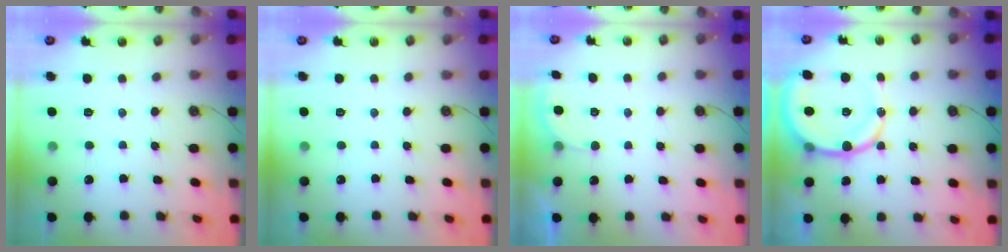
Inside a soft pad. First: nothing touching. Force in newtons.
{"total": 0.0}
{"total": 2.1, "press": 2.1, "slide": 0.6}
{"total": 15.3, "press": 15.0, "slide": 2.9}